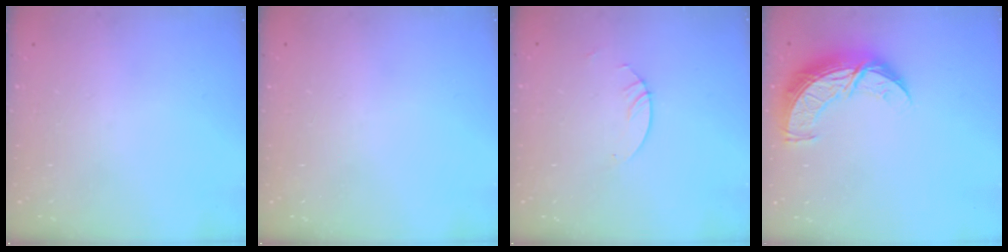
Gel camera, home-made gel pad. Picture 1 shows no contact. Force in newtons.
{"total": 0.0}
{"total": 2.4, "press": 2.4, "slide": 0.2}
{"total": 11.2, "press": 11.2, "slide": 0.9}